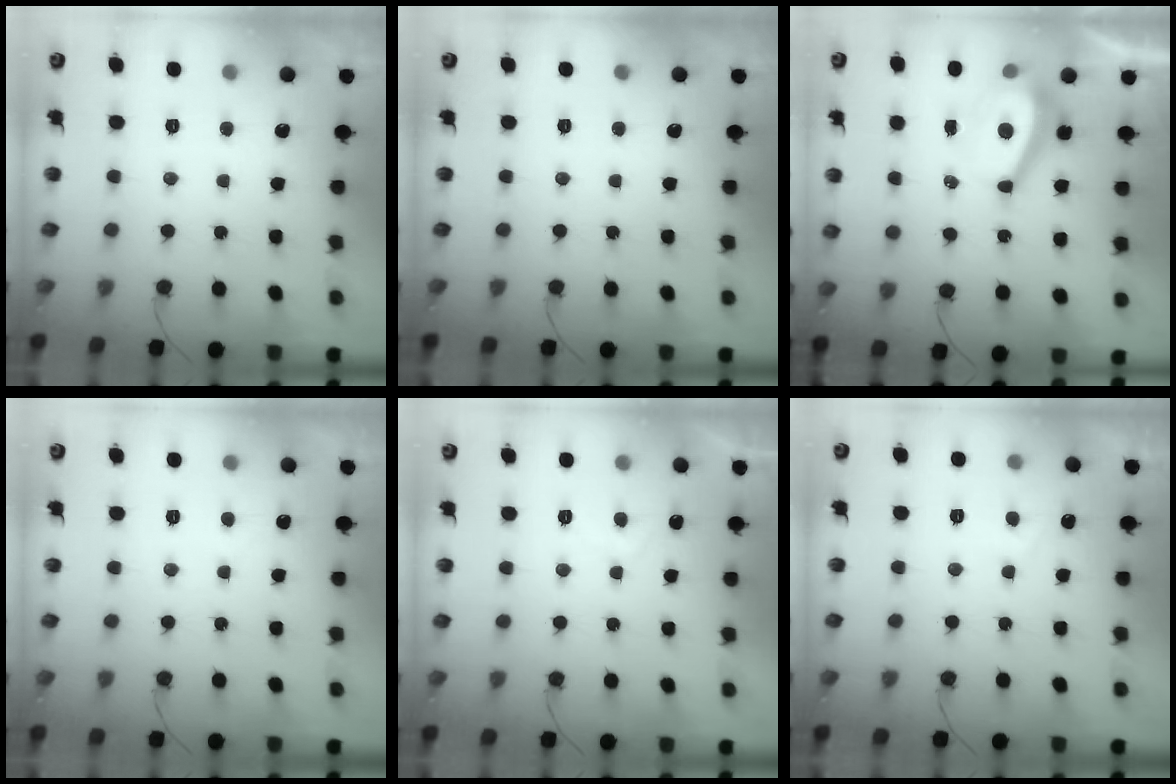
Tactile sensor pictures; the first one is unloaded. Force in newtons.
{"total": 0.0}
{"total": 7.4, "press": 7.4, "slide": 0.3}
{"total": 2.7, "press": 2.7, "slide": 0.2}
{"total": 2.1, "press": 2.0, "slide": 0.9}
{"total": 2.6, "press": 2.5, "slide": 0.6}